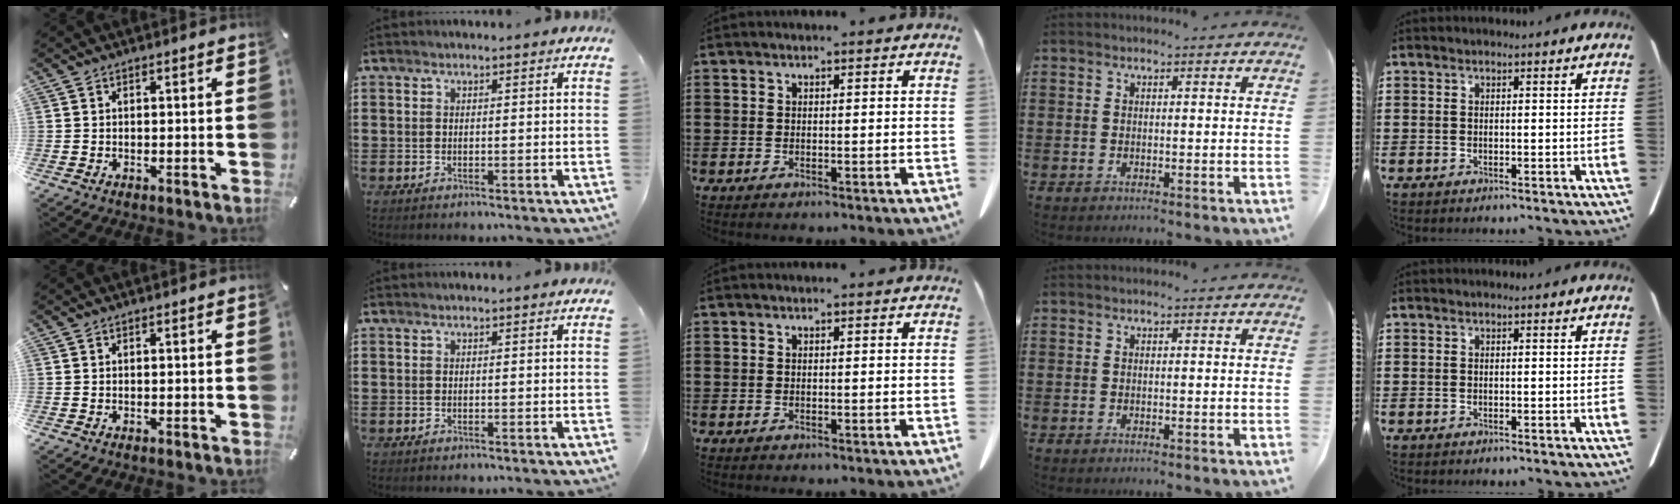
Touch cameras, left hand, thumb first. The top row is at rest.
{}